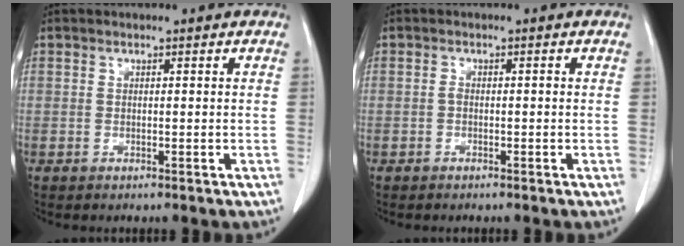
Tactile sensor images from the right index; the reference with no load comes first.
{"total": 0.7, "force": [-0.2, 0.3, 0.6], "torque": [-0.008, 0.004, -0.003]}